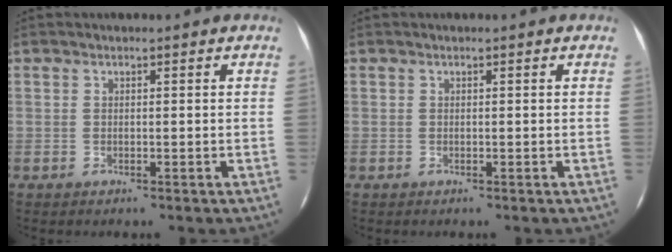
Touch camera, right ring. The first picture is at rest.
{"total": 0.0}